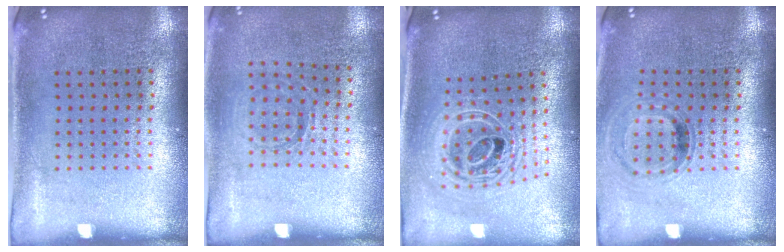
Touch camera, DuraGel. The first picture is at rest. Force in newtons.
{"total": 0.8, "press": 0.8, "slide": 0.2}
{"total": 2.4, "press": 1.8, "slide": 1.6}
{"total": 0.8, "press": 0.8, "slide": 0.2}